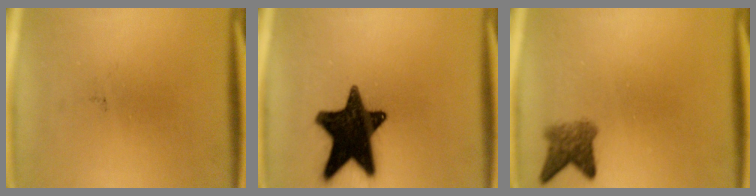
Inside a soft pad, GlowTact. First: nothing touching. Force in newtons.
{"total": 17.7}
{"total": 3.7}